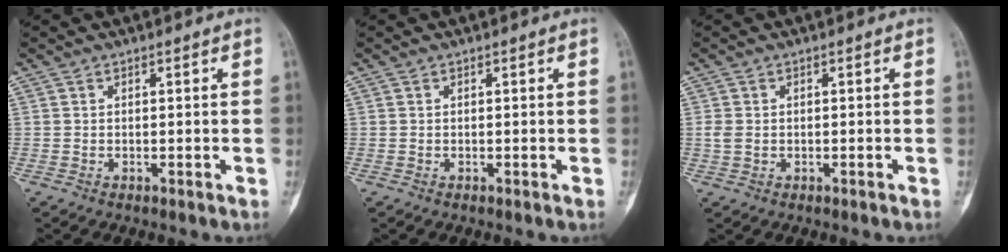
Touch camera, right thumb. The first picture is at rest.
{"total": 0.0}
{"total": 1.8, "force": [-0.2, 1.3, 1.2], "torque": [-0.028, 0.005, -0.006]}